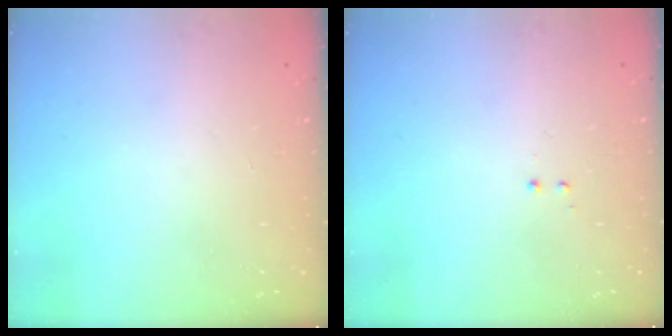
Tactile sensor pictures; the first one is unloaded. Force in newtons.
{"total": 0.5, "press": 0.5, "slide": 0.3}